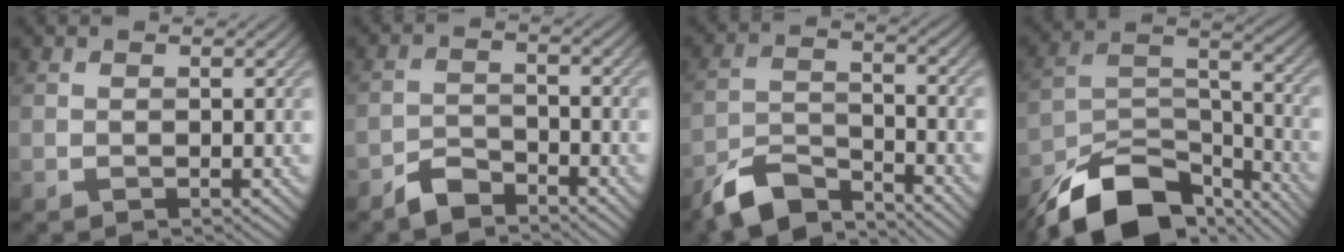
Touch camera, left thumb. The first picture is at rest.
{"total": 3.5, "force": [-3.0, 1.3, 1.3], "torque": [-0.024, 0.002, -0.068]}
{"total": 7.5, "force": [-6.5, 2.2, 3.1], "torque": [-0.063, -0.007, -0.134]}
{"total": 14.8, "force": [-10.9, 6.5, 7.6], "torque": [-0.150, -0.013, -0.193]}